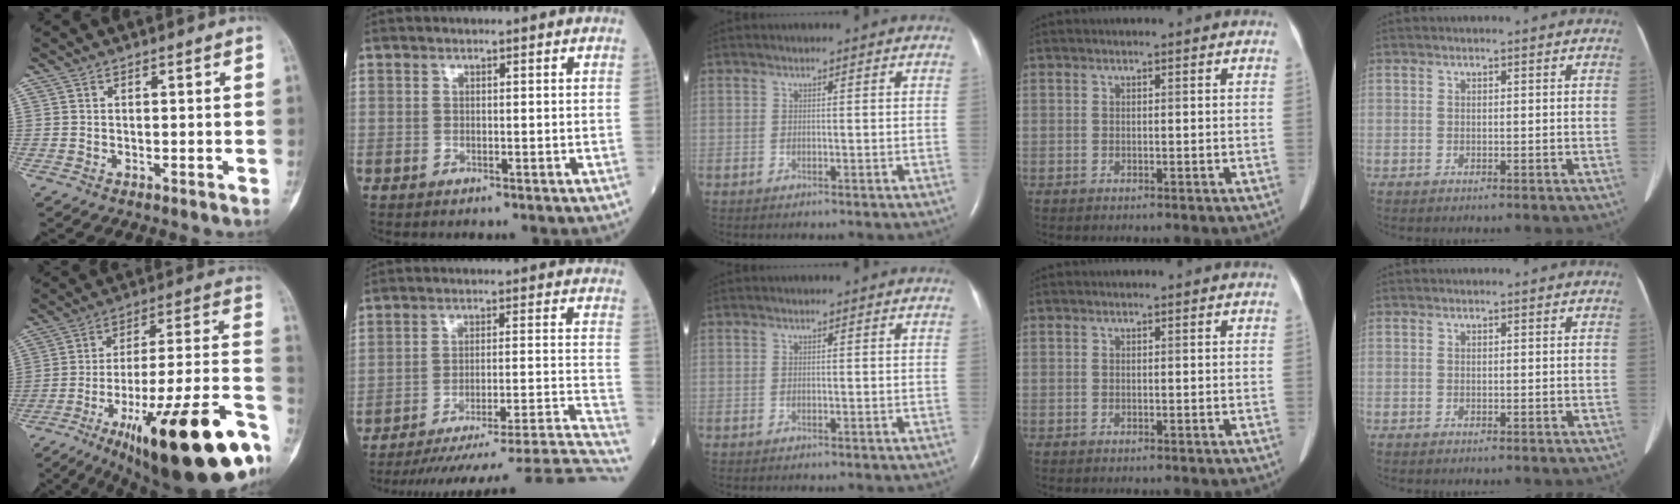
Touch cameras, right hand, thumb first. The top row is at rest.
{"thumb": {"total": 32.6, "force": [-17.1, 7.9, 26.6], "torque": [-0.326, 0.055, -0.260]}, "index": {"total": 27.2, "force": [-24.9, -0.9, 10.9], "torque": [-0.065, -0.010, -0.330]}}